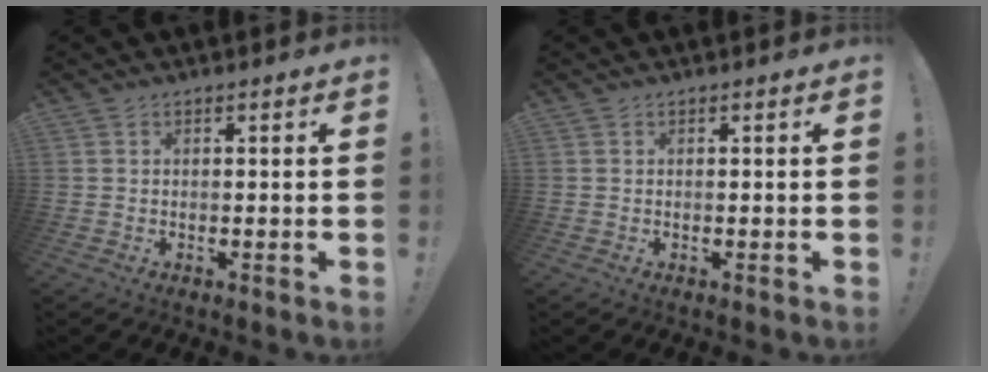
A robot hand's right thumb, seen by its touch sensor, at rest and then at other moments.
{"total": 0.0}